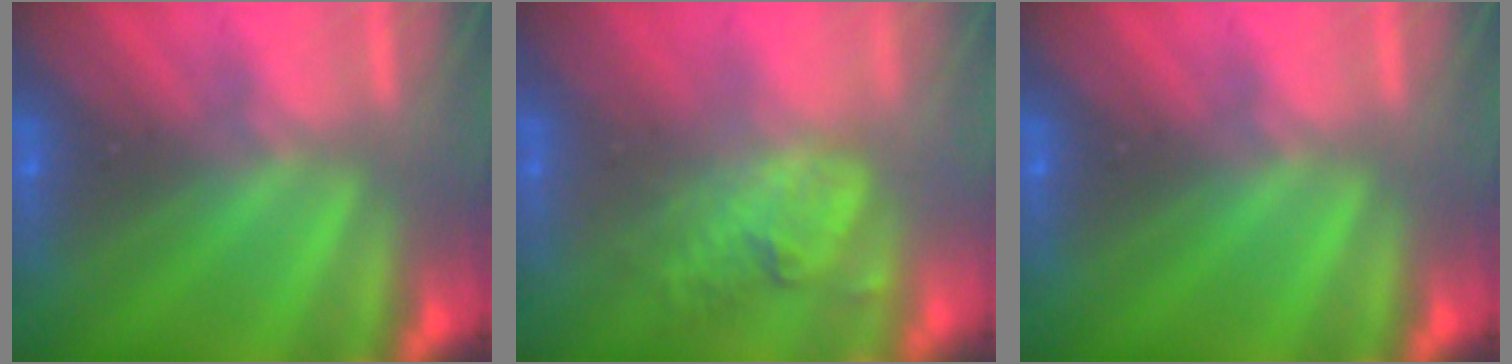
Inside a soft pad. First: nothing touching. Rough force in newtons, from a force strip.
{"total": 2.3}
{"total": 0.0}